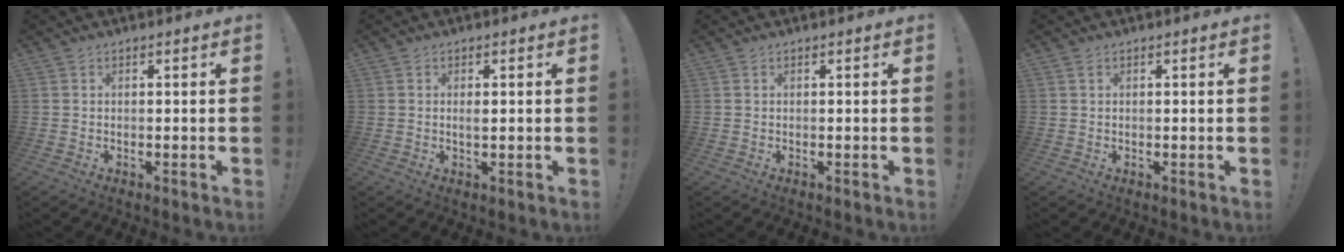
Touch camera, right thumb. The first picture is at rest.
{"total": 1.4, "force": [0.1, 0.4, 1.3], "torque": [-0.024, -0.002, 0.001]}
{"total": 0.0}
{"total": 0.6, "force": [0.3, 0.1, 0.6], "torque": [-0.013, 0.001, 0.005]}